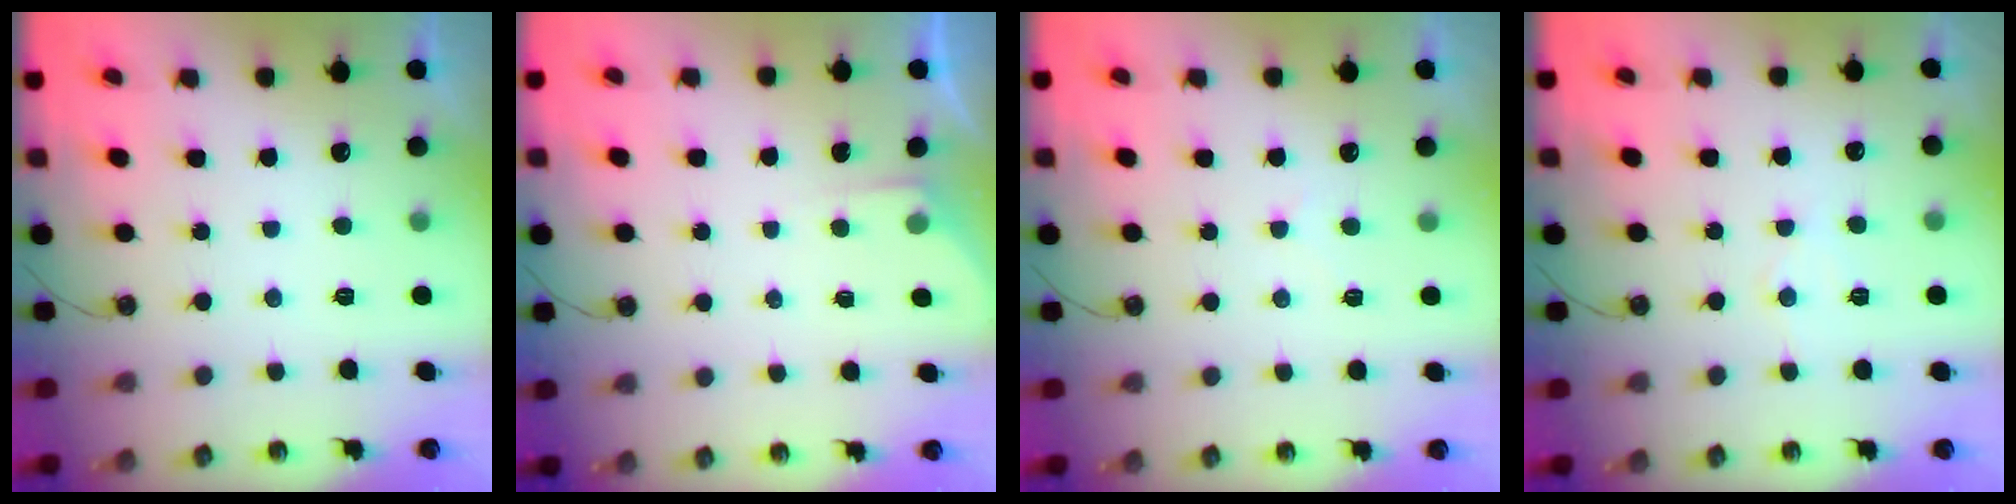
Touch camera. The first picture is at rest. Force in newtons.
{"total": 3.0, "press": 2.9, "slide": 0.5}
{"total": 5.0, "press": 4.9, "slide": 0.6}
{"total": 5.9, "press": 5.8, "slide": 0.7}